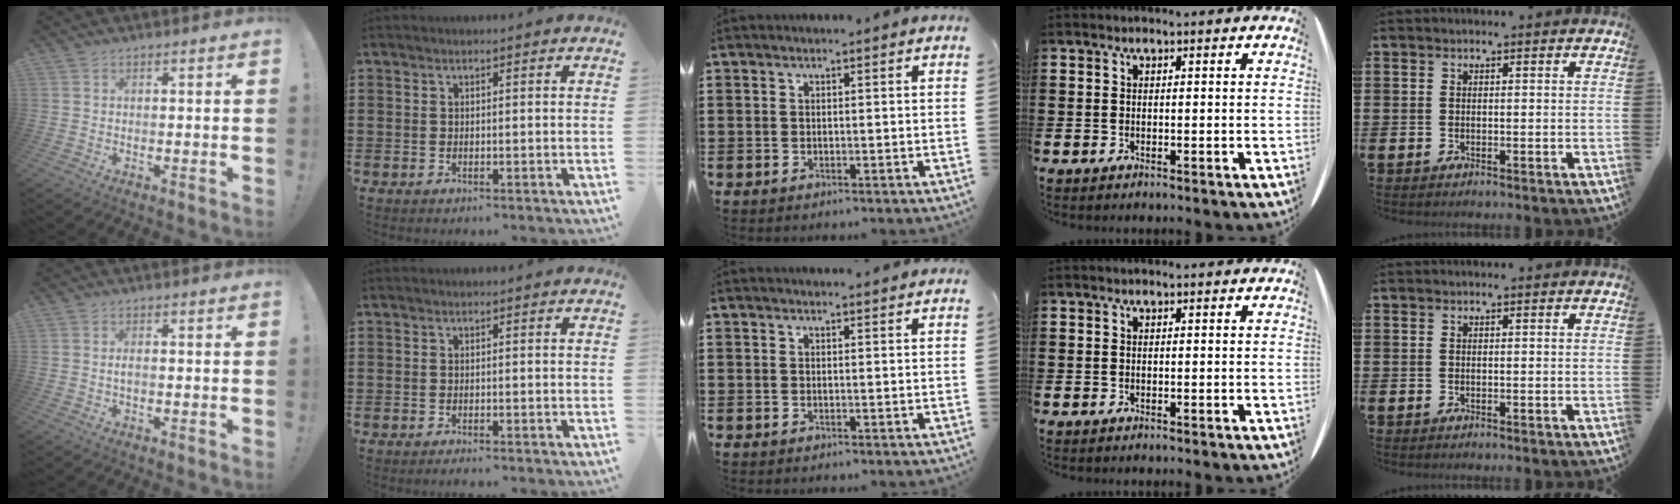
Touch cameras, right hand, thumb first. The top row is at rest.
{"thumb": {"total": 1.5, "force": [-0.4, 0.4, 1.4], "torque": [-0.028, 0.004, -0.006]}, "index": {"total": 0.5, "force": [-0.5, 0.0, 0.0], "torque": [-0.002, -0.002, -0.010]}, "middle": {"total": 1.2, "force": [1.2, -0.2, 0.2], "torque": [0.004, -0.005, 0.022]}}